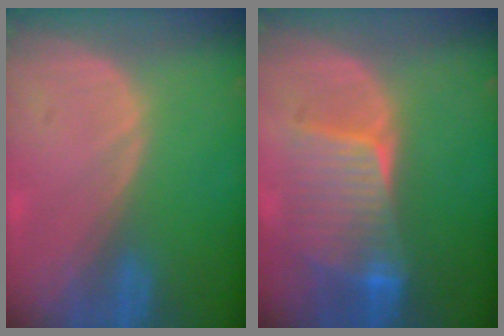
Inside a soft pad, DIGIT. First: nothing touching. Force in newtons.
{"total": 7.3, "press": 7.3, "slide": 1.0}